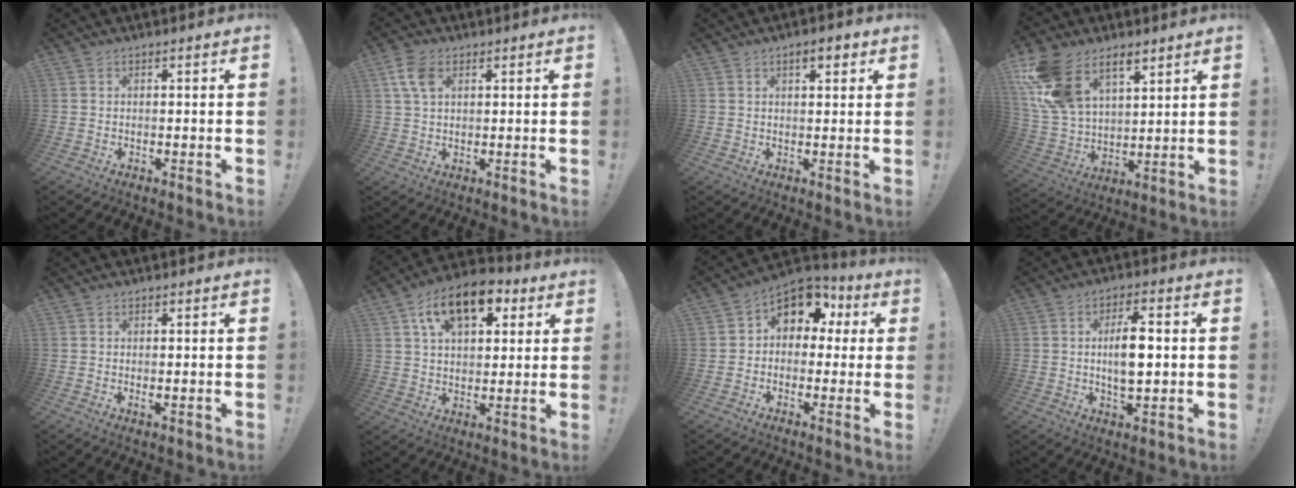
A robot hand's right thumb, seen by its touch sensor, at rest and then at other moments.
{"total": 6.9, "force": [2.6, 4.2, 4.8], "torque": [-0.095, 0.002, 0.051]}
{"total": 4.1, "force": [2.2, 1.6, 3.0], "torque": [-0.032, -0.008, 0.032]}
{"total": 16.9, "force": [9.6, 10.5, 9.1], "torque": [-0.185, -0.049, 0.185]}
{"total": 1.1, "force": [0.3, 0.0, 1.0], "torque": [-0.014, -0.004, 0.005]}
{"total": 14.8, "force": [7.2, 9.0, 9.3], "torque": [-0.149, -0.018, 0.129]}
{"total": 10.5, "force": [3.9, 8.0, 5.5], "torque": [-0.080, -0.016, 0.077]}
{"total": 9.1, "force": [0.6, 3.9, 8.2], "torque": [-0.151, 0.000, 0.002]}